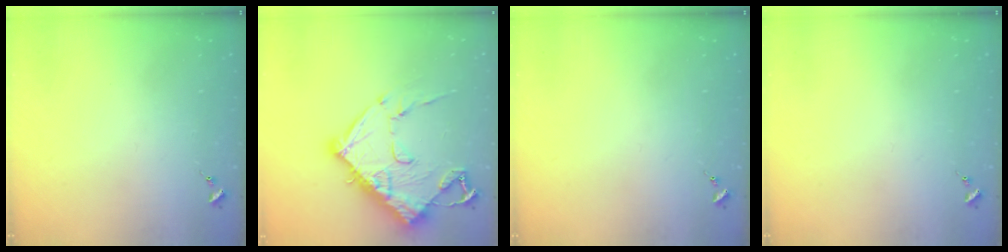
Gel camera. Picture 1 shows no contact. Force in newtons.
{"total": 16.4, "press": 16.4, "slide": 1.4}
{"total": 0.0}
{"total": 0.0}